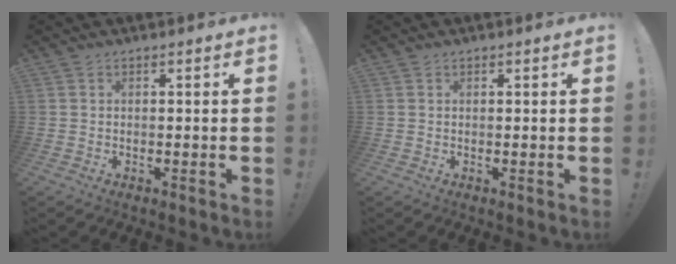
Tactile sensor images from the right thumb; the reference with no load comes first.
{"total": 0.0}